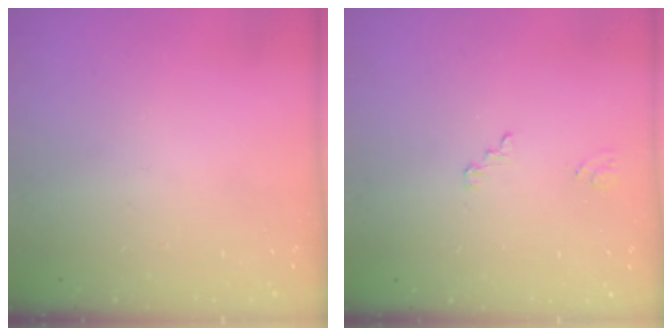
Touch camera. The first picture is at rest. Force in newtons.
{"total": 0.8, "press": 0.8, "slide": 0.0}